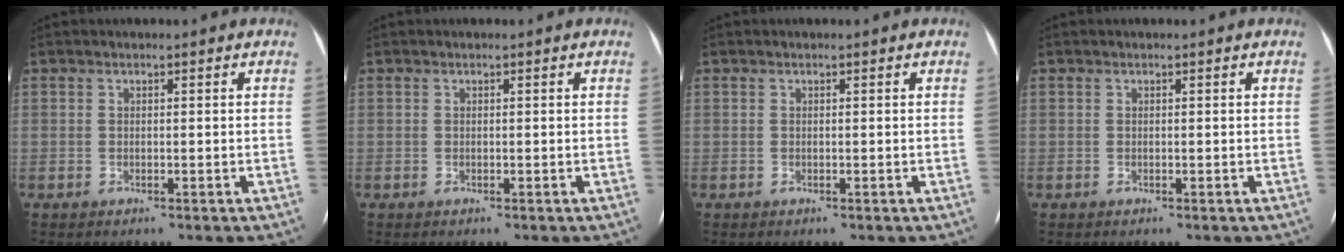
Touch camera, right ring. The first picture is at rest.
{"total": 0.0}
{"total": 0.0}
{"total": 0.0}